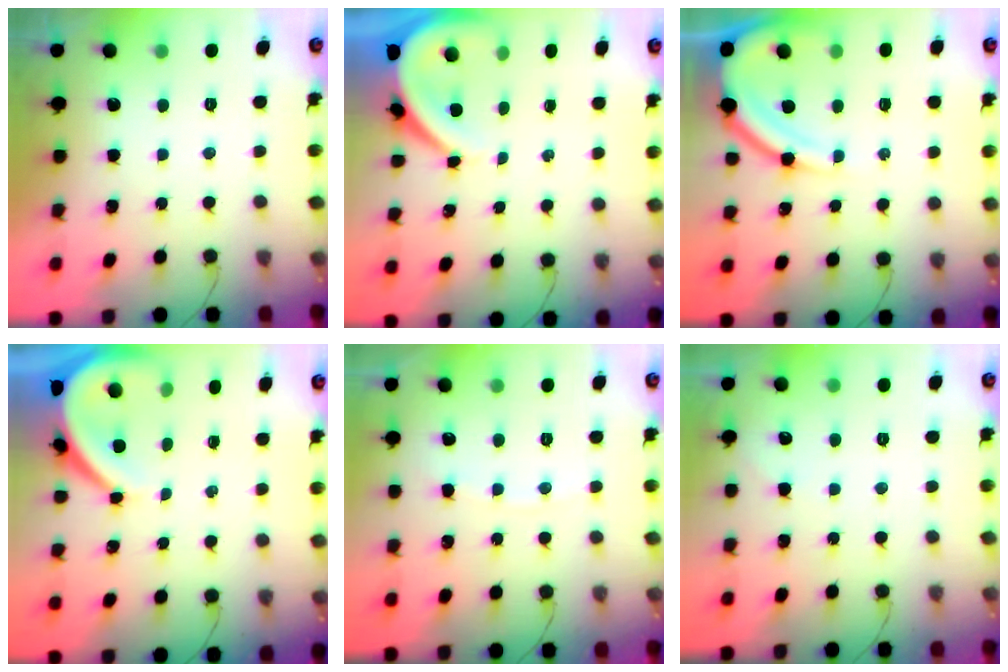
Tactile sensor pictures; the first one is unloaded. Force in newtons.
{"total": 6.2, "press": 6.2, "slide": 0.9}
{"total": 10.5, "press": 10.4, "slide": 1.1}
{"total": 7.5, "press": 7.4, "slide": 0.9}
{"total": 3.9, "press": 3.8, "slide": 0.6}
{"total": 2.9, "press": 2.9, "slide": 0.4}